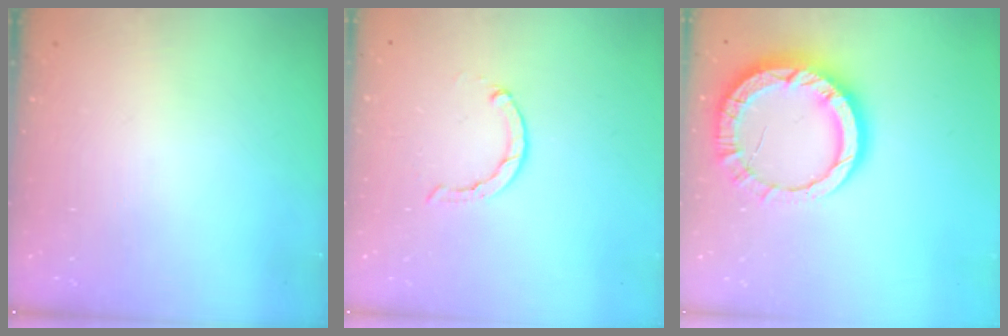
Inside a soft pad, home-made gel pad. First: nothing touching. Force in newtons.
{"total": 1.5, "press": 1.5, "slide": 0.2}
{"total": 15.1, "press": 15.1, "slide": 1.4}